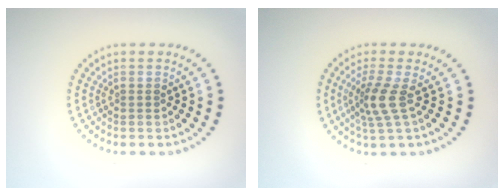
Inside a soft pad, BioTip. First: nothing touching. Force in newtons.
{"total": 2.8, "press": 2.0, "slide": 2.0}